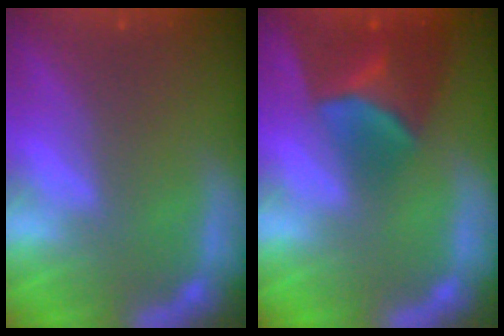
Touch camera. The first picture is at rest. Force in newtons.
{"total": 6.5}